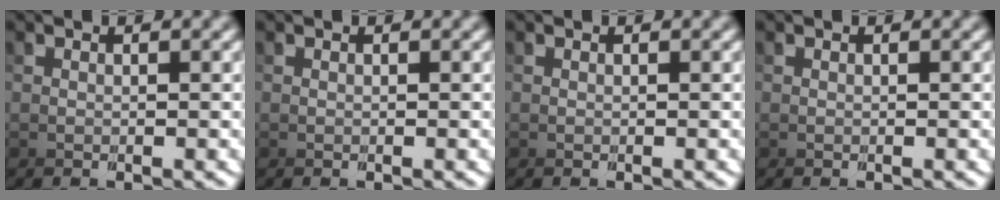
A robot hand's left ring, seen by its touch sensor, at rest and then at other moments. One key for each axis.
{"total": 0.0}
{"total": 0.0}
{"total": 0.0}